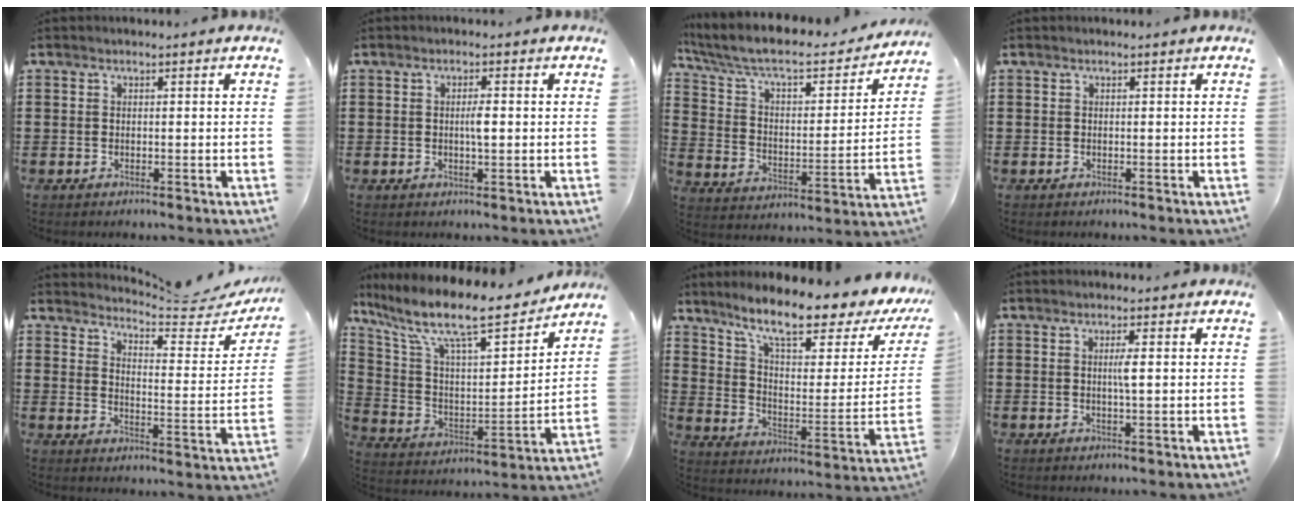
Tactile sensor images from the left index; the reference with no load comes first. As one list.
[{"total": 2.3, "force": [0.1, 0.5, 2.3], "torque": [-0.043, -0.002, 0.001]}, {"total": 7.3, "force": [6.0, 1.7, 3.7], "torque": [-0.099, -0.044, 0.097]}, {"total": 0.0}, {"total": 4.8, "force": [4.6, -0.1, 1.2], "torque": [-0.035, -0.044, 0.072]}, {"total": 12.5, "force": [9.9, 2.2, 7.3], "torque": [-0.176, -0.066, 0.165]}, {"total": 10.9, "force": [8.4, 1.4, 6.8], "torque": [-0.140, -0.056, 0.135]}, {"total": 2.1, "force": [0.4, 0.1, 2.0], "torque": [-0.041, -0.001, 0.004]}]